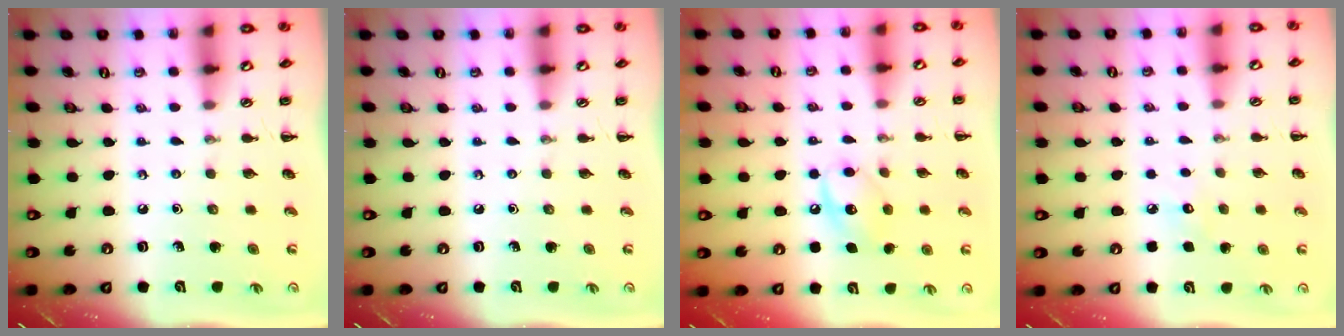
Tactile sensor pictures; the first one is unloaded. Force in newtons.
{"total": 0.0}
{"total": 9.2, "press": 9.2, "slide": 1.0}
{"total": 5.1, "press": 5.0, "slide": 1.3}